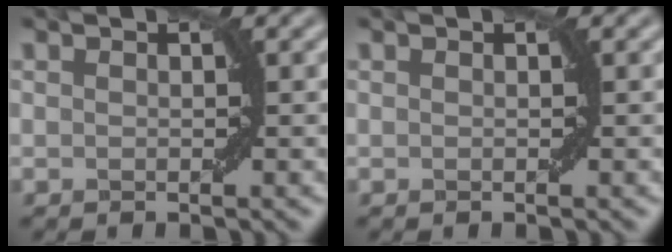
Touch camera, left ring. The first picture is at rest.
{"total": 0.0}